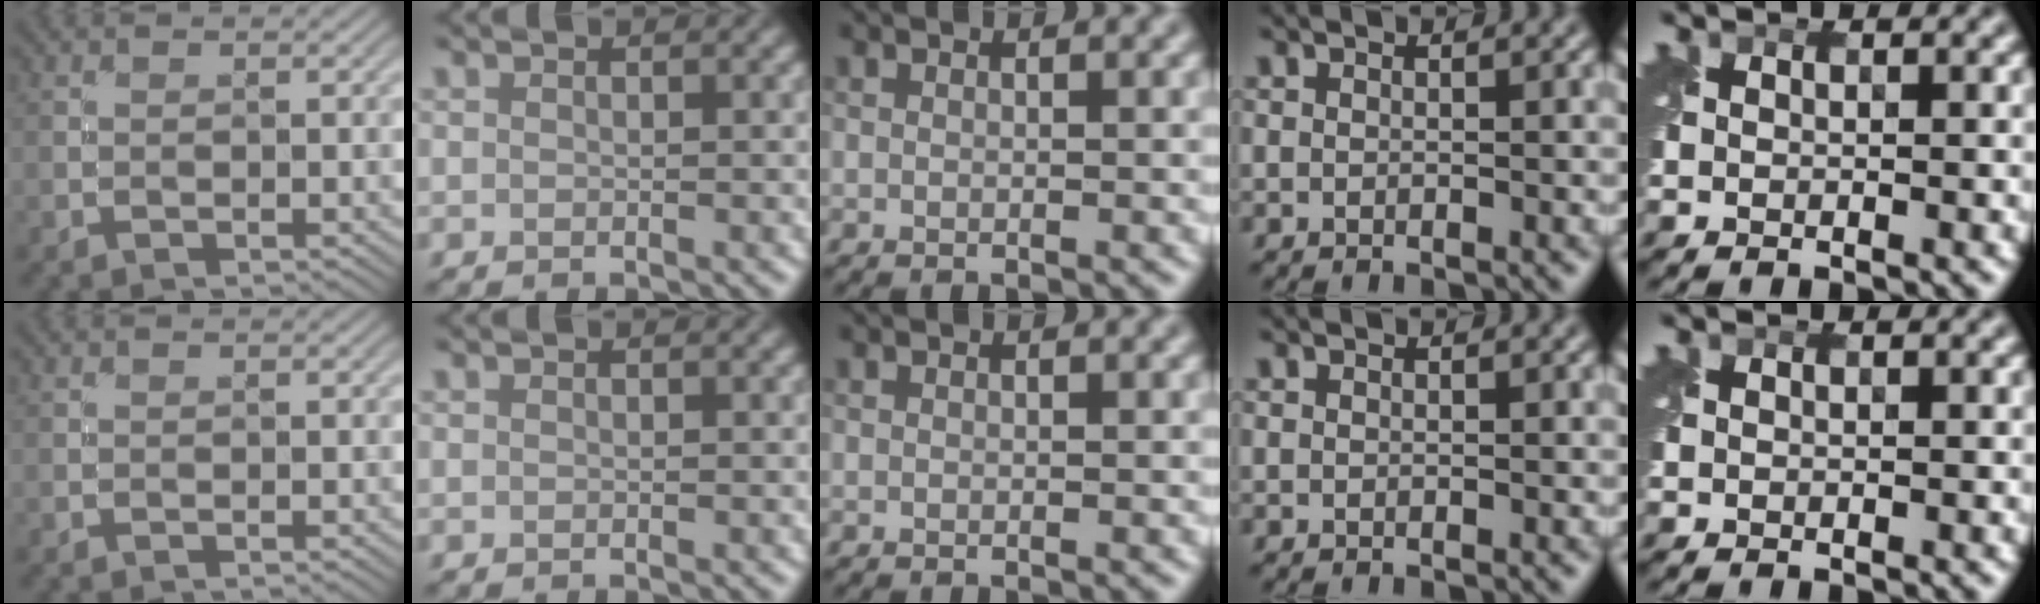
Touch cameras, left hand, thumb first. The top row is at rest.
{}